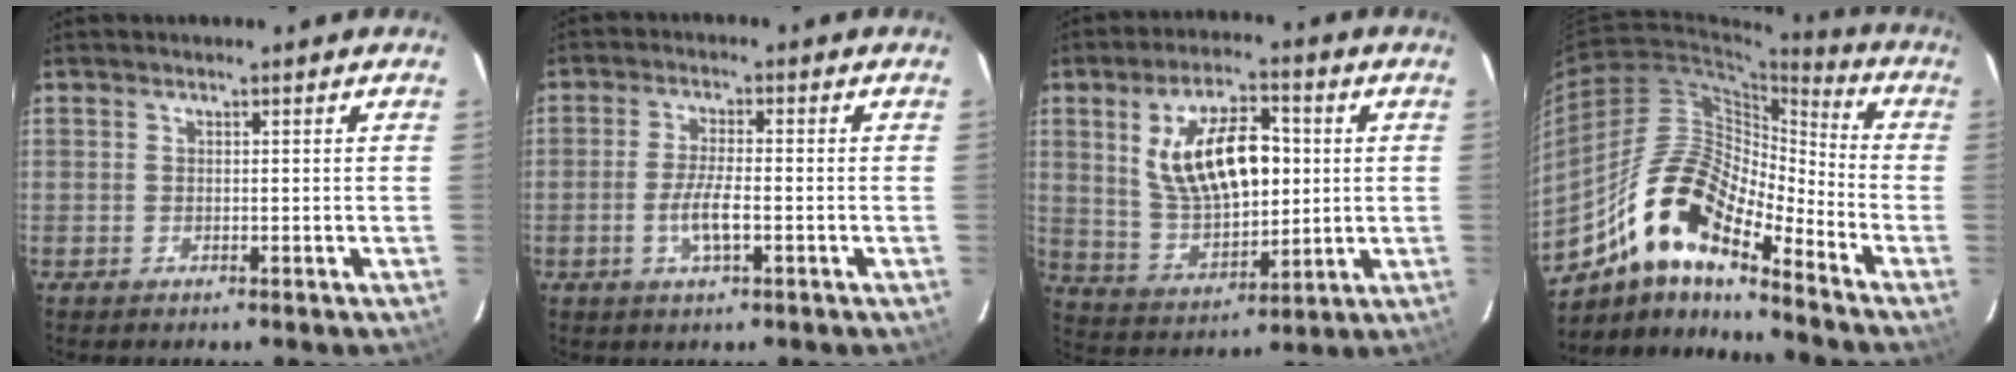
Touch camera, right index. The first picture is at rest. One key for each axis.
{"total": 5.0, "fx": -1.7, "fy": 1.1, "fz": 4.6, "tx": -0.093, "ty": -0.005, "tz": -0.033}
{"total": 15.9, "fx": 3.2, "fy": 7.8, "fz": 13.5, "tx": -0.245, "ty": 0.010, "tz": 0.074}
{"total": 16.6, "fx": -11.4, "fy": 5.0, "fz": 11.0, "tx": -0.191, "ty": 0.004, "tz": -0.227}